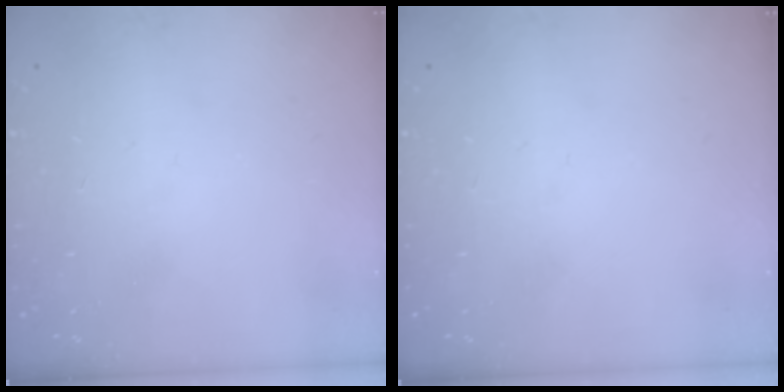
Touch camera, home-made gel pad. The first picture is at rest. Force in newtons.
{"total": 0.0}